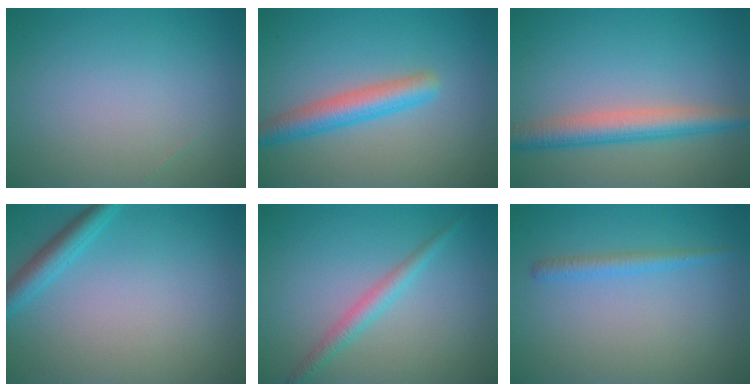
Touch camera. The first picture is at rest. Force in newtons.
{"total": 3.8, "press": 3.8, "slide": 0.1}
{"total": 4.3, "press": 4.3, "slide": 0.1}
{"total": 2.4, "press": 2.4, "slide": 0.1}
{"total": 2.1, "press": 2.1, "slide": 0.0}
{"total": 1.5, "press": 1.5, "slide": 0.1}